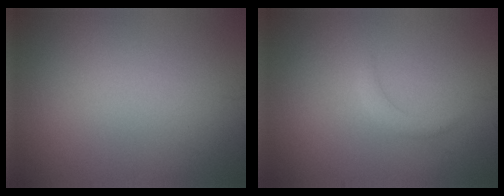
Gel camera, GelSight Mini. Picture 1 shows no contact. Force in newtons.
{"total": 1.2, "press": 1.2, "slide": 0.2}